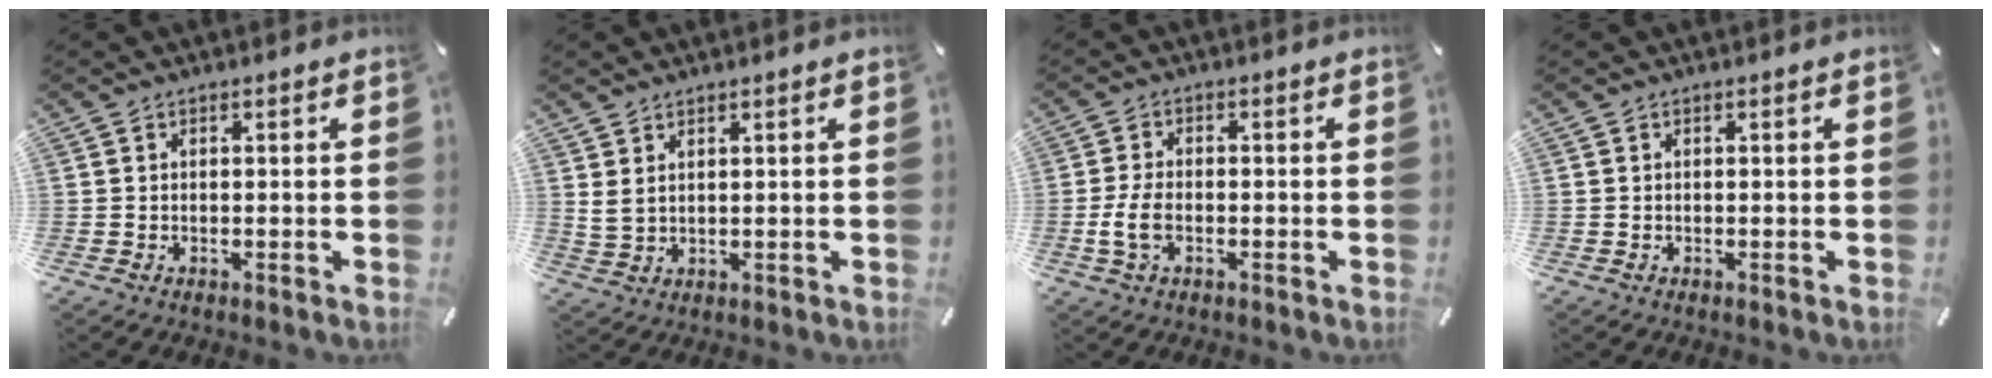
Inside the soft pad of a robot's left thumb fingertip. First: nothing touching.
{"total": 2.8, "force": [1.8, 1.1, 1.9], "torque": [-0.040, -0.001, 0.035]}
{"total": 4.7, "force": [-1.4, 2.7, 3.7], "torque": [-0.079, 0.005, -0.027]}
{"total": 0.0}